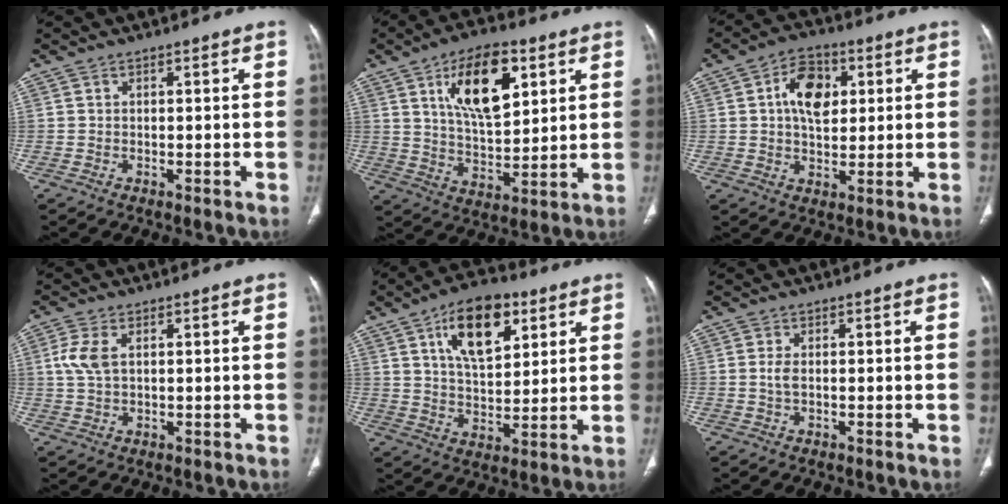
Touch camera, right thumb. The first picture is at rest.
{"total": 15.9, "force": [6.5, 7.6, 12.4], "torque": [-0.173, -0.026, 0.115]}
{"total": 9.7, "force": [2.4, 6.3, 6.9], "torque": [-0.089, 0.000, 0.036]}
{"total": 4.6, "force": [1.0, 2.4, 3.7], "torque": [-0.100, 0.005, 0.019]}
{"total": 14.6, "force": [6.6, 7.5, 10.6], "torque": [-0.140, -0.020, 0.110]}
{"total": 1.5, "force": [-0.1, 0.5, 1.4], "torque": [-0.036, -0.004, -0.001]}